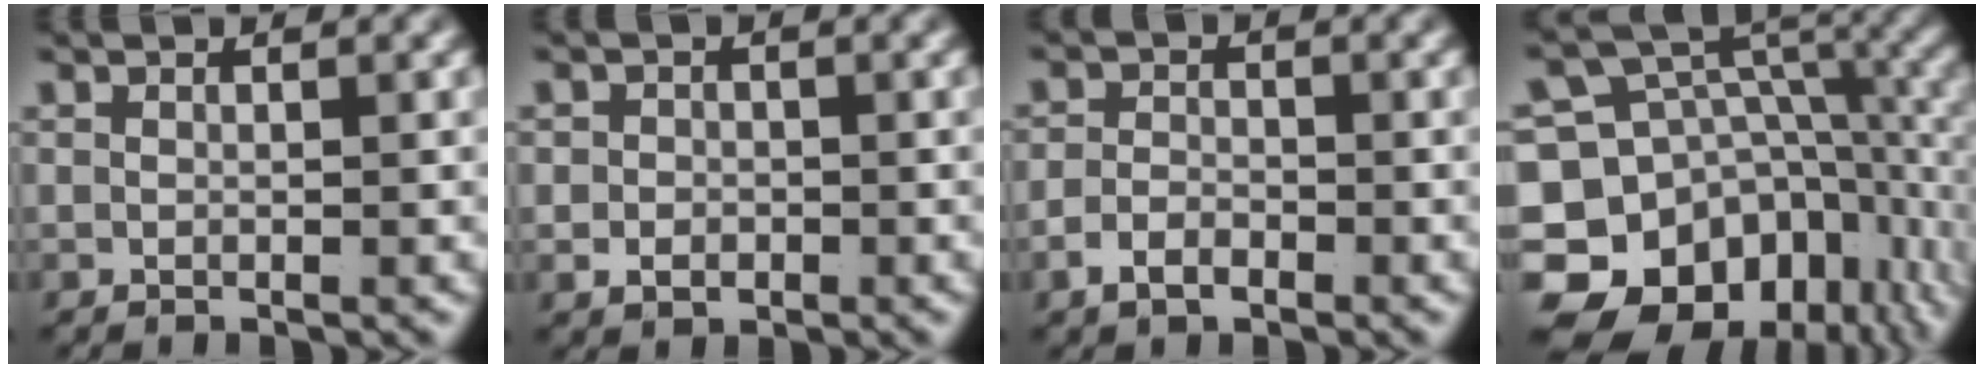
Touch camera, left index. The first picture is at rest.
{"total": 1.8, "force": [-0.6, 1.6, 0.7], "torque": [-0.005, -0.007, -0.006]}
{"total": 2.1, "force": [-1.6, 1.2, 0.9], "torque": [-0.012, -0.007, -0.027]}
{"total": 21.5, "force": [-5.9, 17.3, 11.4], "torque": [-0.212, -0.067, -0.086]}